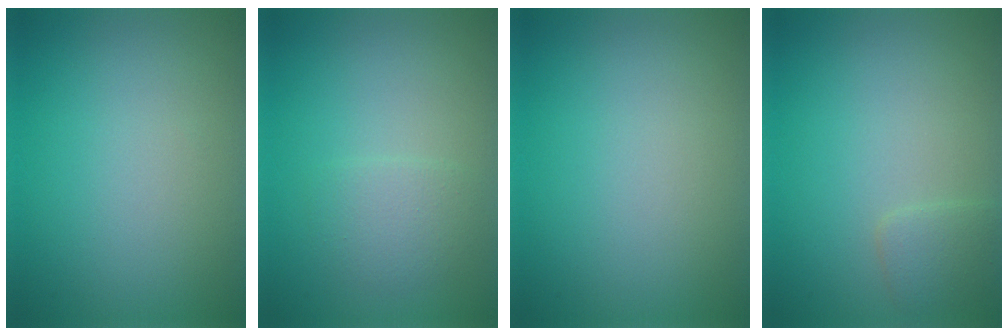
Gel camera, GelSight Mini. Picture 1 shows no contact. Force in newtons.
{"total": 1.8, "press": 1.8, "slide": 0.1}
{"total": 0.0}
{"total": 1.5, "press": 1.5, "slide": 0.0}